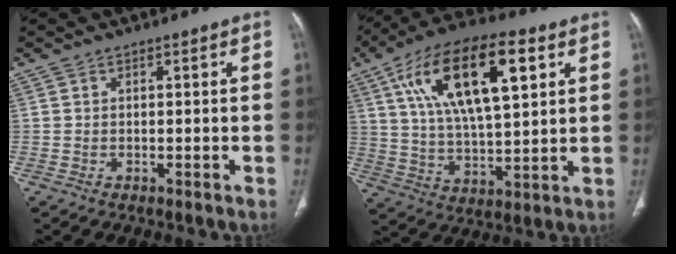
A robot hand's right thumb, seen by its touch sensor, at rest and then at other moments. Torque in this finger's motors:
{"motor_torque": [-1.77, 3.22, 0.25, 0.23, 0.64]}